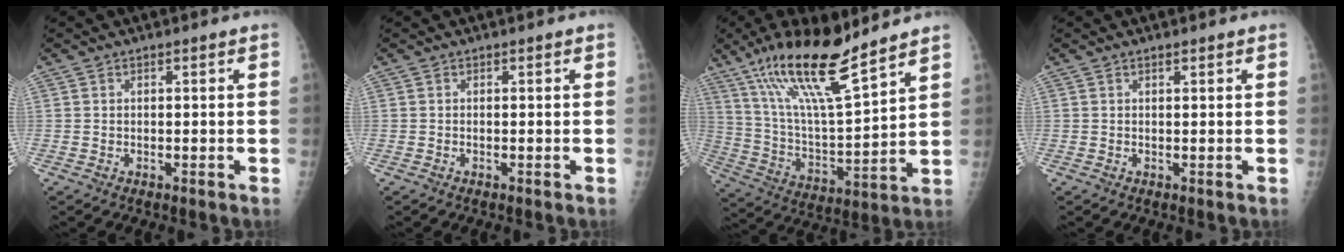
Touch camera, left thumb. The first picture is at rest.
{"total": 0.0}
{"total": 19.3, "force": [13.5, 3.5, 13.4], "torque": [-0.231, -0.059, 0.253]}
{"total": 0.7, "force": [0.6, 0.1, 0.4], "torque": [-0.008, -0.002, 0.010]}